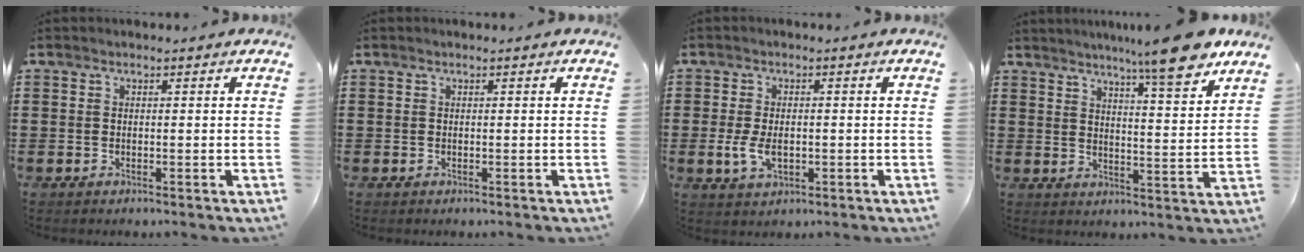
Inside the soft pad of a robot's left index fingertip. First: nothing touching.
{"total": 0.0}
{"total": 4.3, "force": [-0.6, 2.5, 3.5], "torque": [-0.079, -0.001, -0.013]}
{"total": 10.0, "force": [8.0, 0.2, 6.0], "torque": [-0.097, -0.038, 0.132]}